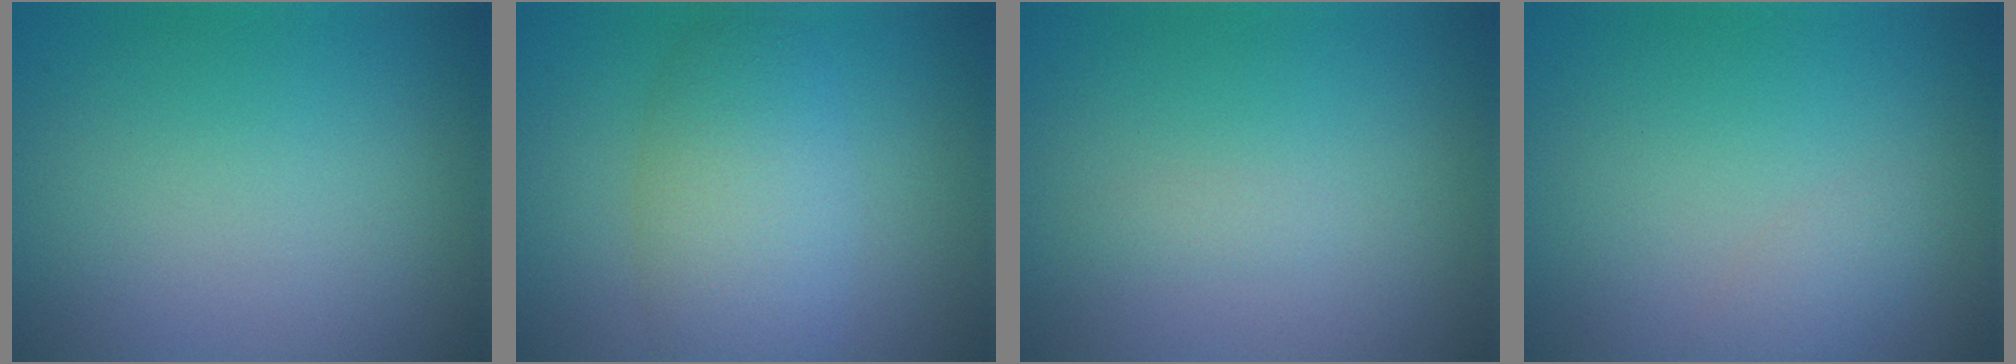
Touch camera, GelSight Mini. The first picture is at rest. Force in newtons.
{"total": 5.8, "press": 5.8, "slide": 0.3}
{"total": 0.6, "press": 0.6, "slide": 0.0}
{"total": 1.5, "press": 1.5, "slide": 0.1}